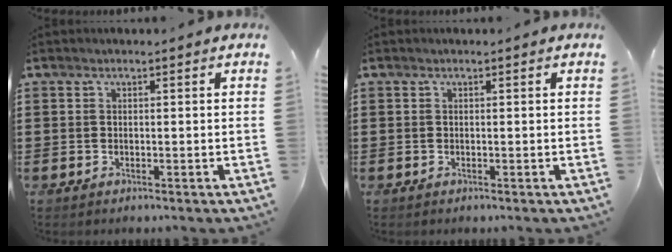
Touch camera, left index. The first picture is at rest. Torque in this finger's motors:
{"motor_torque": [0.00, 0.00, 0.01, -0.01]}